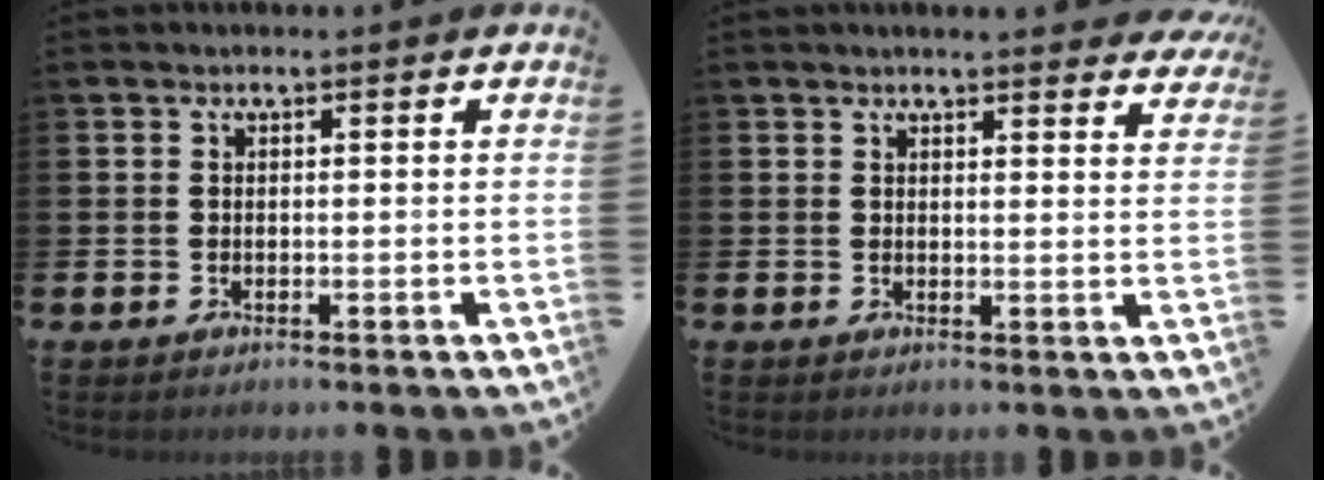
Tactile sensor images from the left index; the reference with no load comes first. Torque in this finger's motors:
{"motor_torque": [0.98, -1.16, 0.55, 0.02]}